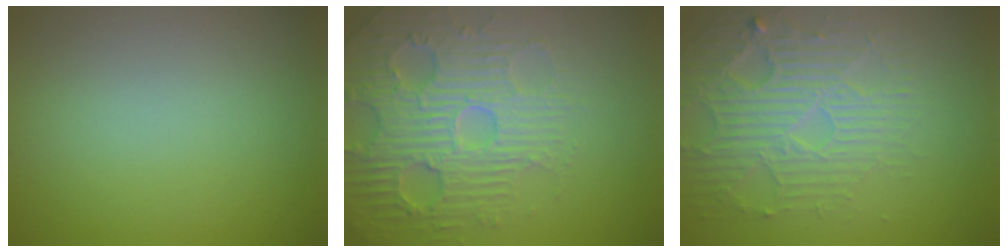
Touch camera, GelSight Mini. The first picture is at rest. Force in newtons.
{"total": 5.3, "press": 5.2, "slide": 1.2}
{"total": 4.6, "press": 4.1, "slide": 2.1}